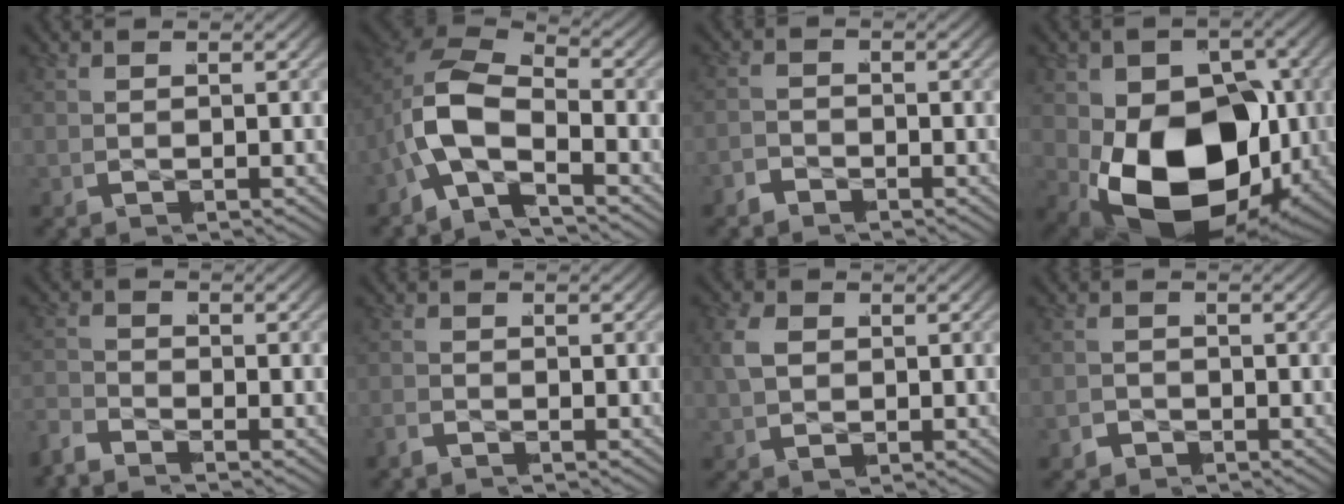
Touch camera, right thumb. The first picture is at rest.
{"total": 9.0, "force": [-0.9, 6.4, 6.3], "torque": [-0.166, -0.017, -0.025]}
{"total": 1.6, "force": [-1.5, 0.1, -0.7], "torque": [0.019, 0.002, -0.035]}
{"total": 19.7, "force": [-2.9, 12.7, 14.7], "torque": [-0.282, -0.075, -0.012]}
{"total": 2.1, "force": [-2.1, 0.2, 0.0], "torque": [0.004, -0.003, -0.050]}
{"total": 0.9, "force": [-0.8, -0.3, -0.3], "torque": [0.005, 0.004, -0.024]}
{"total": 3.1, "force": [0.4, 2.3, 1.9], "torque": [-0.050, -0.004, 0.014]}
{"total": 1.4, "force": [-1.2, 0.8, -0.2], "torque": [0.000, -0.005, -0.021]}